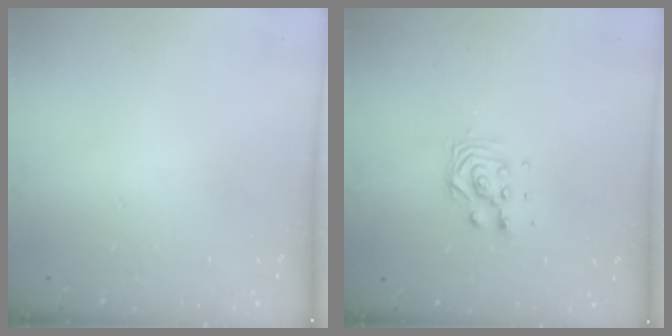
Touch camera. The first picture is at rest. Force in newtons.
{"total": 5.1, "press": 5.0, "slide": 0.4}